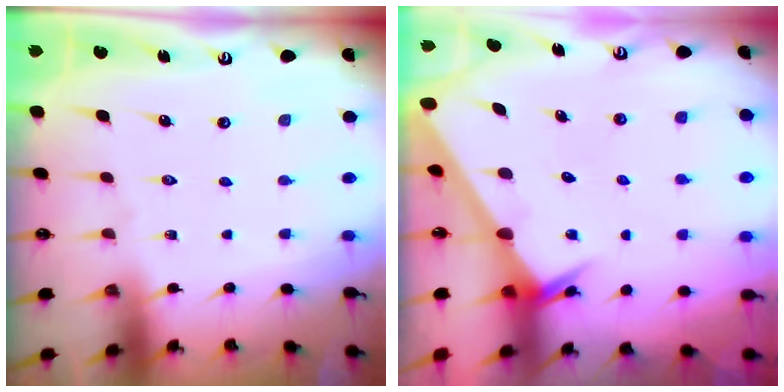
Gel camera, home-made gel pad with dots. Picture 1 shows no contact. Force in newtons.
{"total": 2.5, "press": 2.5, "slide": 0.1}